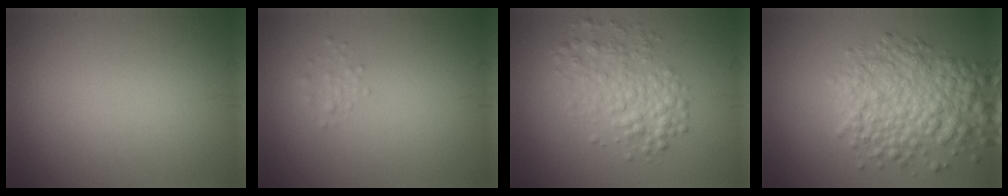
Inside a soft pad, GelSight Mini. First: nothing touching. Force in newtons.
{"total": 0.9, "press": 0.9, "slide": 0.1}
{"total": 3.7, "press": 3.7, "slide": 0.1}
{"total": 6.7, "press": 6.7, "slide": 0.2}